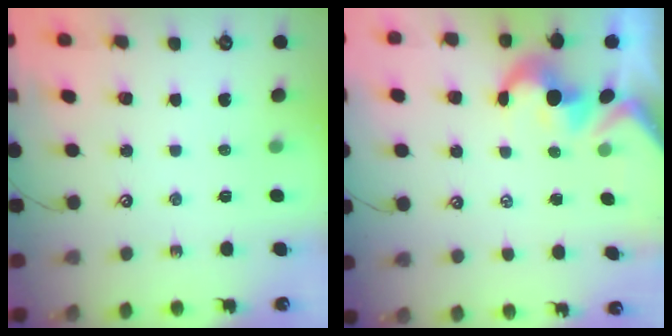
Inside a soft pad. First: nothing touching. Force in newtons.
{"total": 1.7, "press": 1.4, "slide": 1.0}